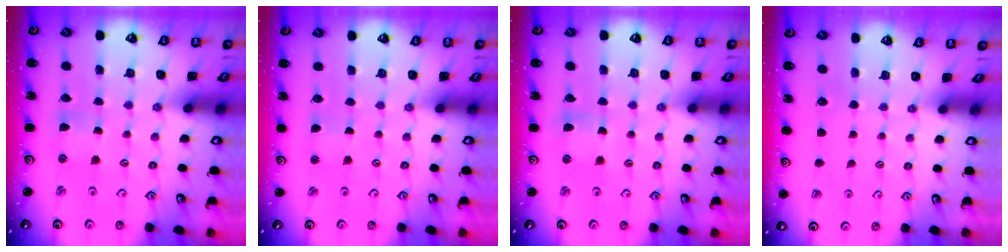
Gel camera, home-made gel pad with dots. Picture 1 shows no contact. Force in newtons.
{"total": 1.4, "press": 1.3, "slide": 0.2}
{"total": 2.1, "press": 2.1, "slide": 0.3}
{"total": 0.0}